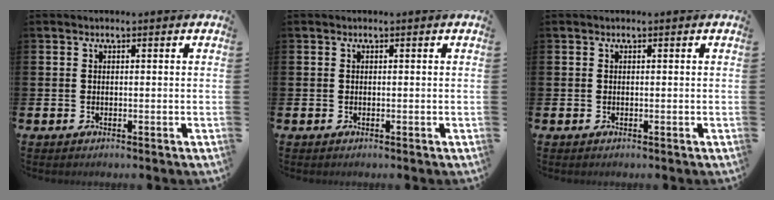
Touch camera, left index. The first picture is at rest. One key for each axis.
{"total": 0.0}
{"total": 0.0}